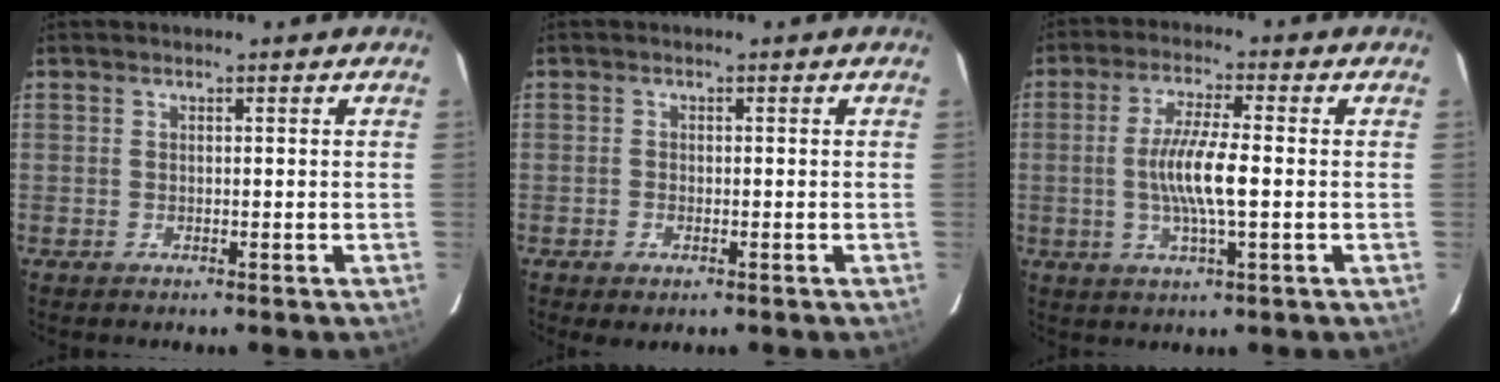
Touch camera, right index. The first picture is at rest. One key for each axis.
{"total": 1.6, "fx": -0.9, "fy": 0.8, "fz": 1.0, "tx": -0.020, "ty": -0.003, "tz": -0.015}
{"total": 8.4, "fx": -0.8, "fy": 1.0, "fz": 8.3, "tx": -0.158, "ty": -0.003, "tz": -0.016}